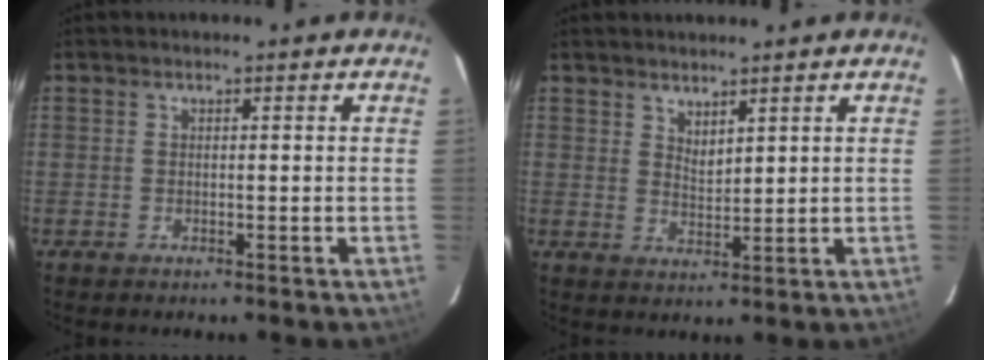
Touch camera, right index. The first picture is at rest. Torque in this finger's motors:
{"motor_torque": [-0.07, 0.05, 0.00, 0.00]}